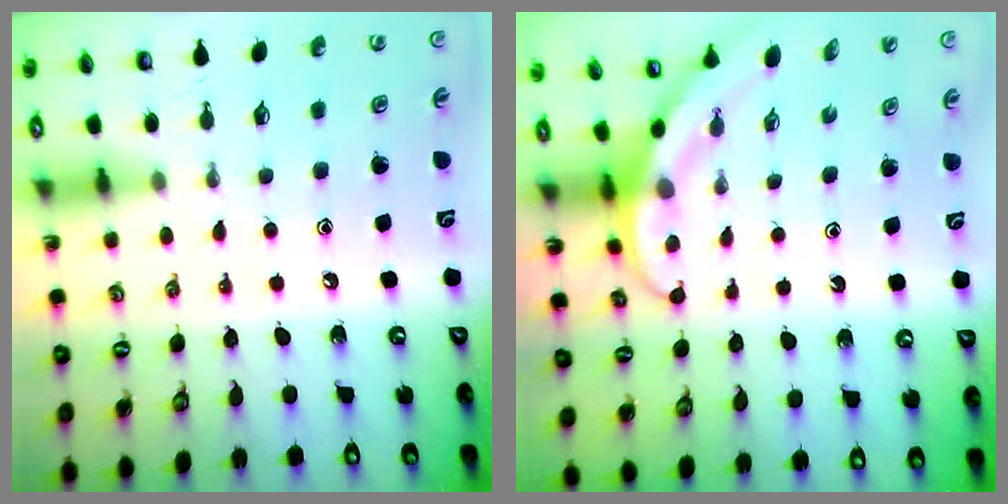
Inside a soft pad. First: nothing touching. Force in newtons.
{"total": 3.1, "press": 3.1, "slide": 0.1}